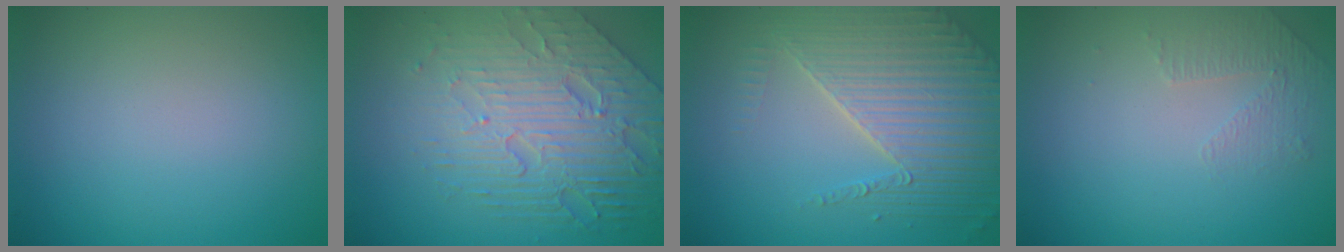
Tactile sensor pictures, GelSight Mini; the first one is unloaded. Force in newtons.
{"total": 8.3, "press": 5.6, "slide": 6.1}
{"total": 5.2, "press": 4.5, "slide": 2.7}
{"total": 1.4, "press": 0.8, "slide": 1.1}